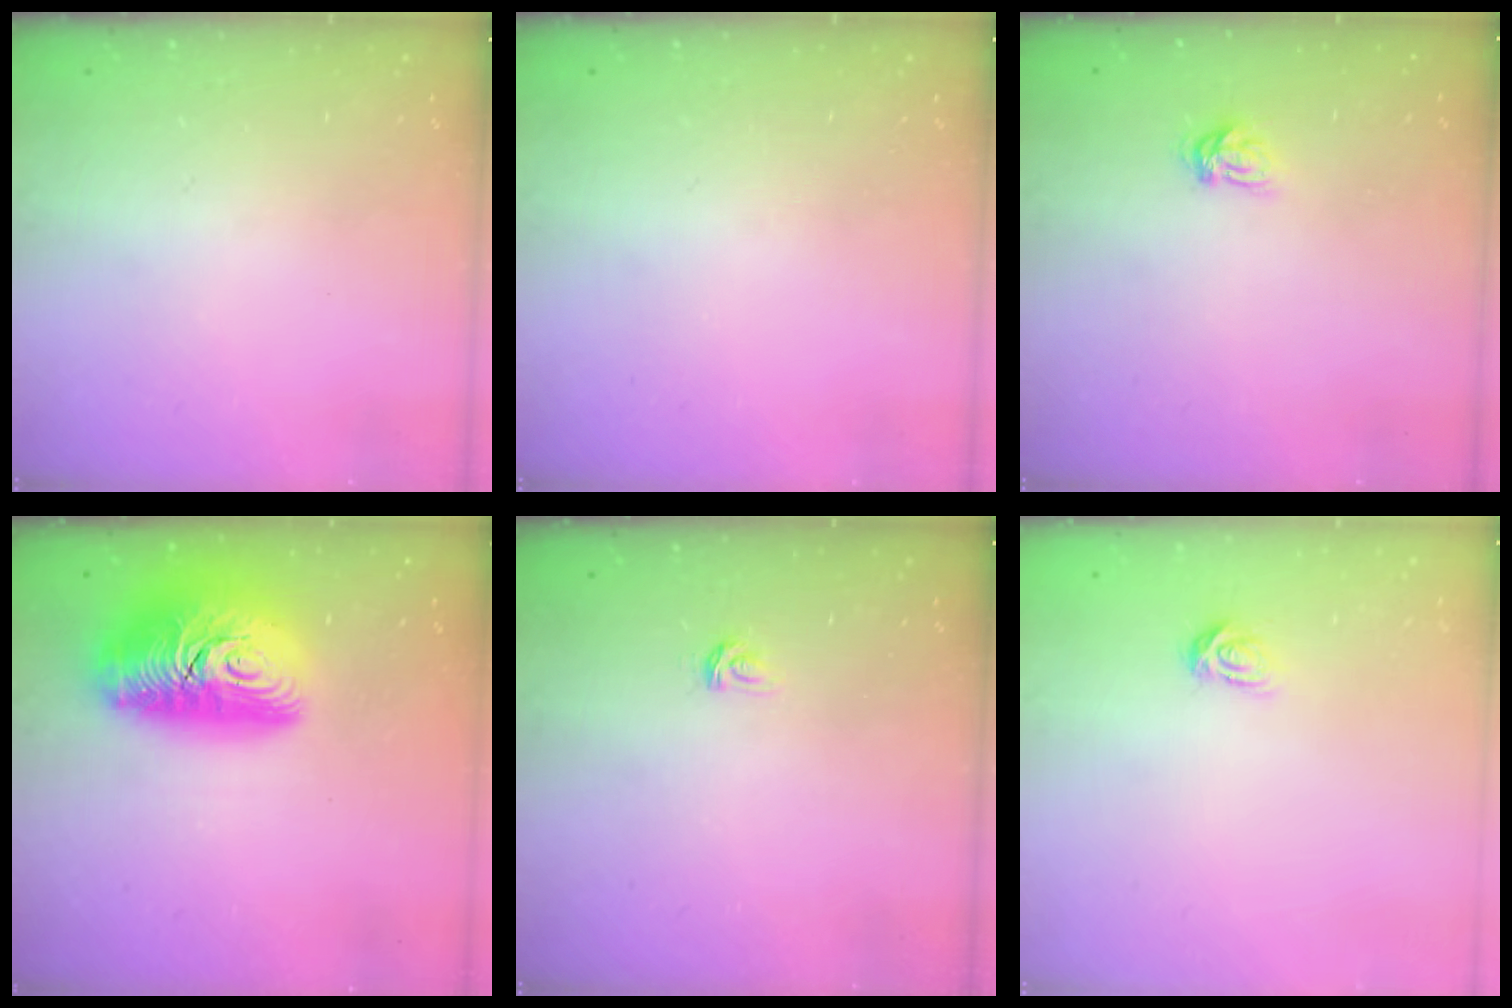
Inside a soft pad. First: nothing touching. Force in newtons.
{"total": 0.0}
{"total": 5.5, "press": 5.5, "slide": 0.6}
{"total": 21.8, "press": 21.7, "slide": 1.6}
{"total": 2.9, "press": 2.9, "slide": 0.4}
{"total": 3.4, "press": 3.4, "slide": 0.4}